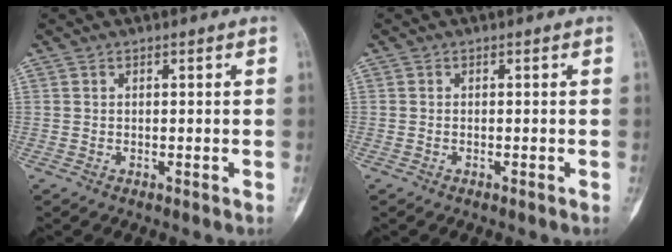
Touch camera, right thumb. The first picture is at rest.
{"total": 0.0}